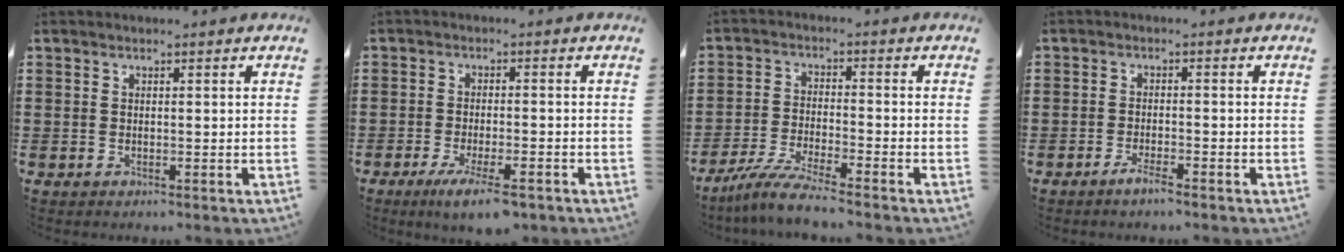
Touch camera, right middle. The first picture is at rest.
{"total": 5.4, "force": [-3.5, 1.0, 3.9], "torque": [-0.074, -0.007, -0.063]}
{"total": 6.0, "force": [-5.4, -0.4, 2.7], "torque": [-0.062, -0.018, -0.106]}
{"total": 2.2, "force": [-1.7, 0.2, 1.3], "torque": [-0.022, 0.001, -0.032]}